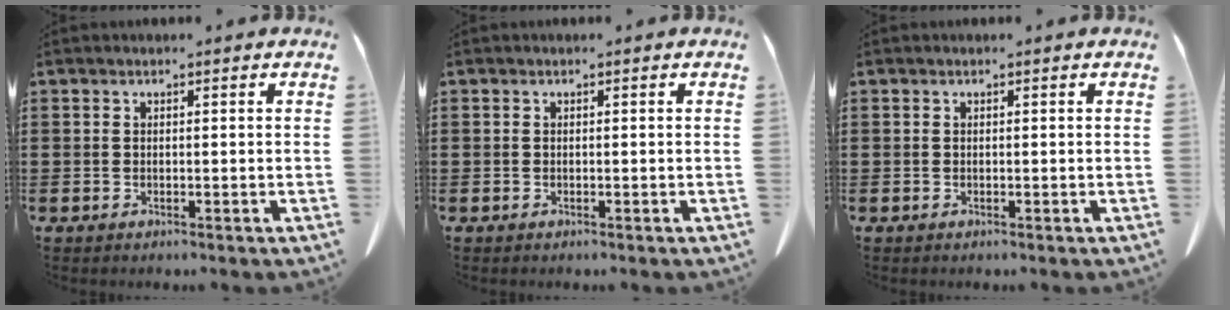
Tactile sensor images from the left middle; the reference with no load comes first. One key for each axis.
{"total": 0.0}
{"total": 0.0}